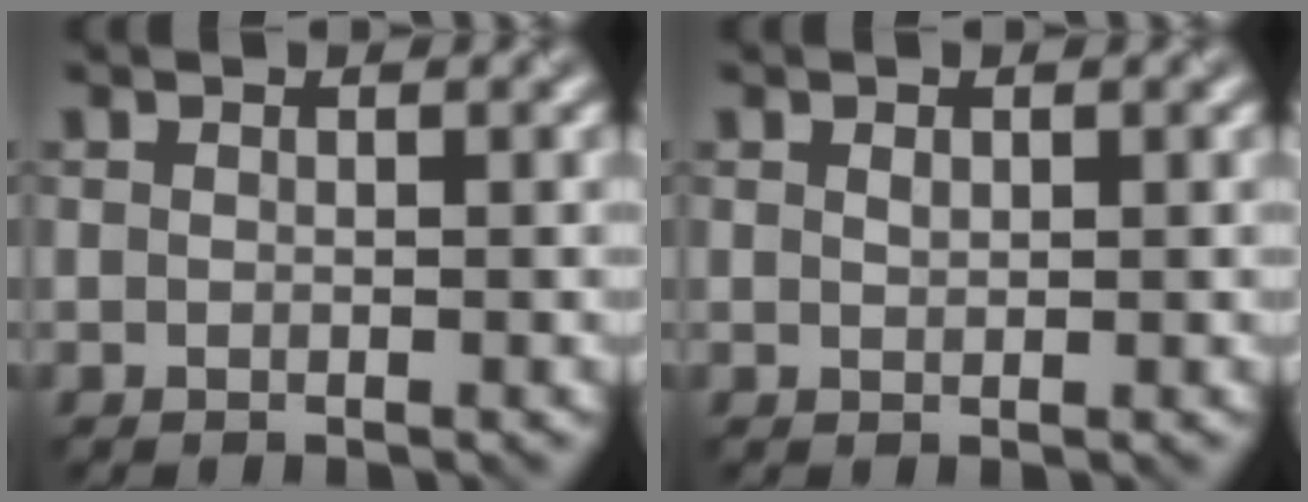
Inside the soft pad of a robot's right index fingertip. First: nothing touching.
{"total": 0.6, "force": [0.3, 0.3, 0.4], "torque": [-0.009, -0.001, 0.008]}